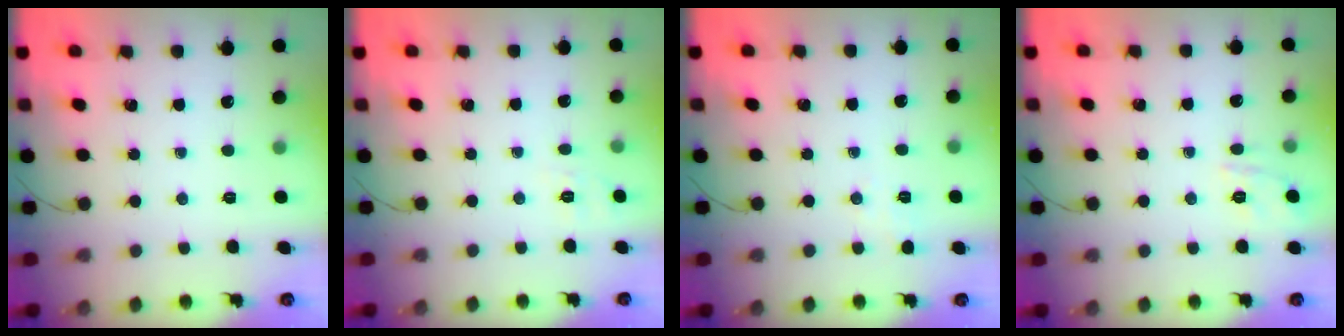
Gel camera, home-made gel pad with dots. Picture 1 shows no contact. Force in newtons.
{"total": 3.9, "press": 3.3, "slide": 2.0}
{"total": 1.7, "press": 1.0, "slide": 1.3}
{"total": 1.9, "press": 0.9, "slide": 1.6}